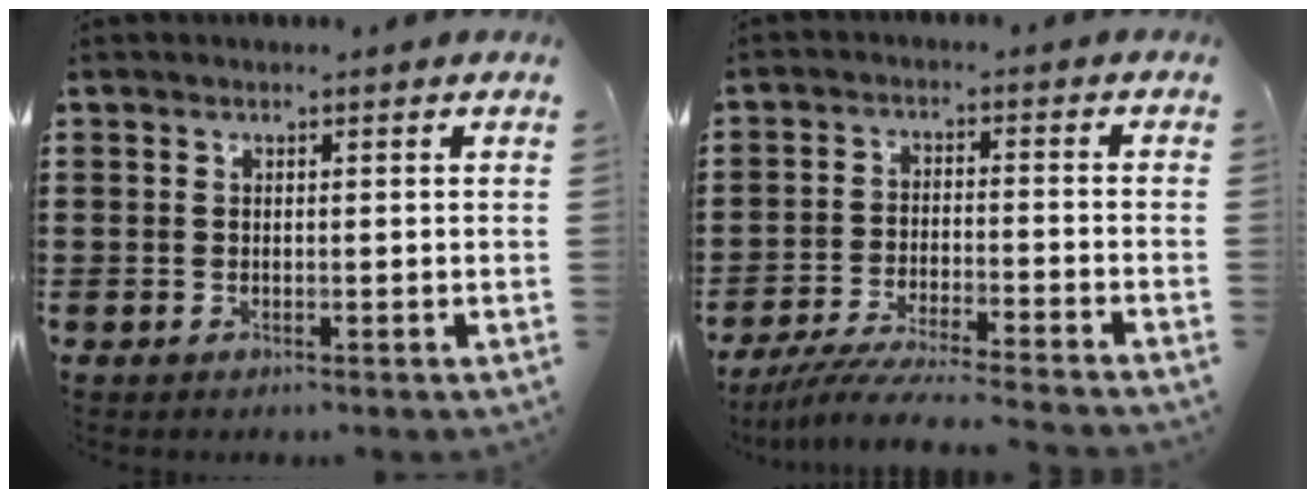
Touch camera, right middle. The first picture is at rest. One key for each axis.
{"total": 5.9, "fx": -5.6, "fy": -0.2, "fz": 2.0, "tx": -0.042, "ty": -0.016, "tz": -0.109}